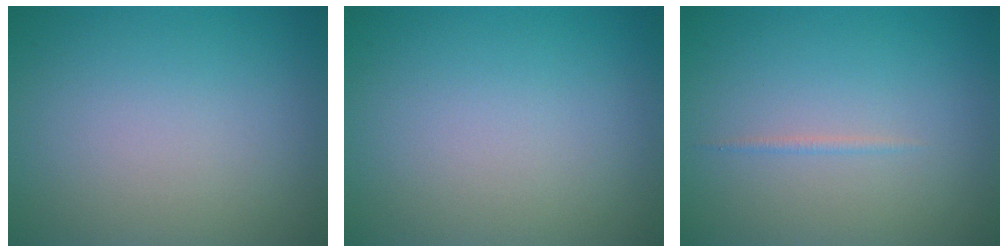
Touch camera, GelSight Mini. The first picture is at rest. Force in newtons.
{"total": 0.0}
{"total": 0.5, "press": 0.5, "slide": 0.0}